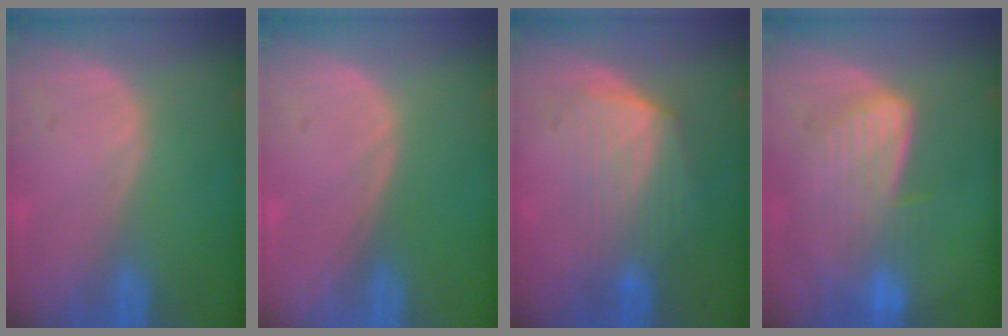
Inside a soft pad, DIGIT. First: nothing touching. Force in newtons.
{"total": 0.0}
{"total": 6.8, "press": 6.4, "slide": 2.5}
{"total": 7.1, "press": 7.0, "slide": 1.1}